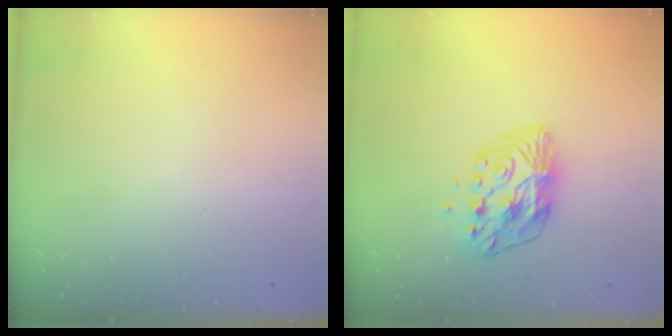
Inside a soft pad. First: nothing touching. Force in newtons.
{"total": 9.7, "press": 9.7, "slide": 0.9}